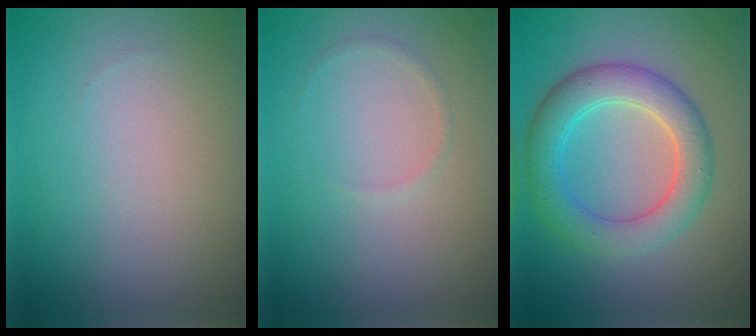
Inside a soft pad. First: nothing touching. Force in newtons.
{"total": 0.7, "press": 0.7, "slide": 0.0}
{"total": 5.3, "press": 5.3, "slide": 0.2}